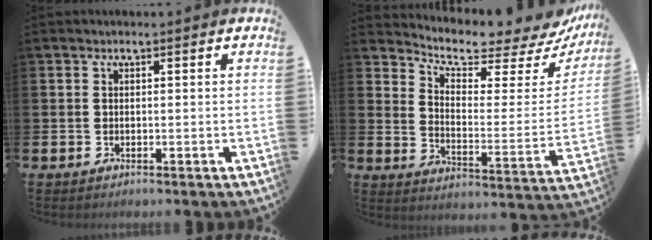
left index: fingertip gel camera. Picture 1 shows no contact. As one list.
[{"total": 6.7, "force": [6.3, 1.7, 1.5], "torque": [-0.044, -0.064, 0.099]}]